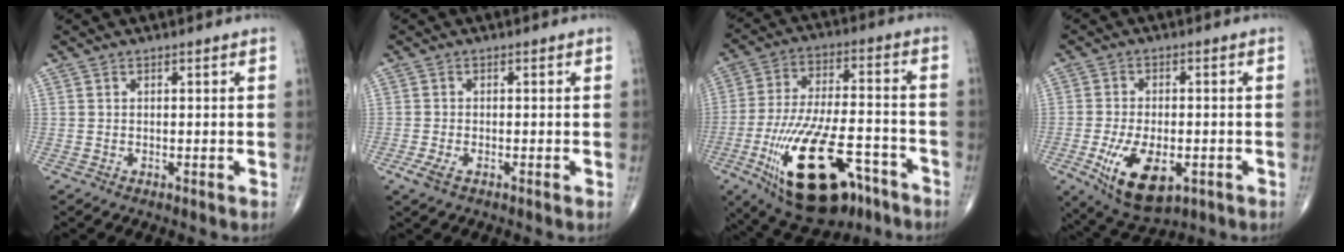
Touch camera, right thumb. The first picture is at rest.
{"total": 2.3, "force": [-1.2, 0.8, 1.8], "torque": [-0.047, -0.004, -0.027]}
{"total": 23.6, "force": [-11.3, 10.5, 17.9], "torque": [-0.353, 0.035, -0.177]}
{"total": 12.1, "force": [-4.1, 6.2, 9.6], "torque": [-0.165, -0.003, -0.057]}